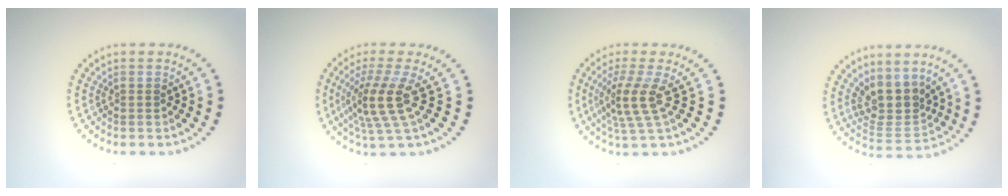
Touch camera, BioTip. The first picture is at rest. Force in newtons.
{"total": 4.3, "press": 3.1, "slide": 3.0}
{"total": 3.5, "press": 2.7, "slide": 2.2}
{"total": 3.9, "press": 3.1, "slide": 2.4}